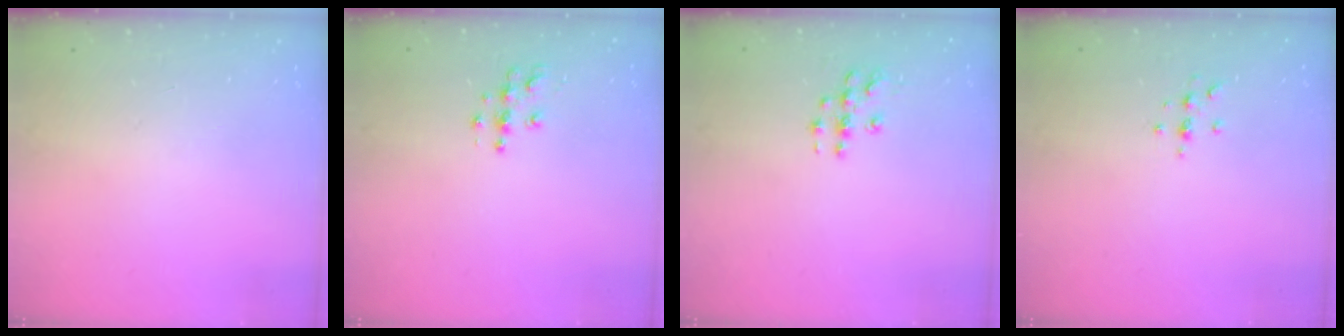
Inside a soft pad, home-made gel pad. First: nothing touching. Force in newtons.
{"total": 5.8, "press": 5.8, "slide": 0.2}
{"total": 5.4, "press": 5.4, "slide": 0.5}
{"total": 3.3, "press": 3.2, "slide": 0.4}